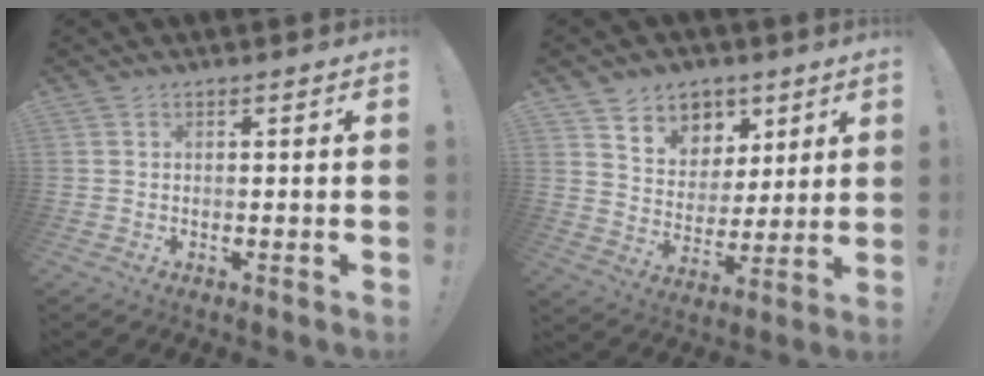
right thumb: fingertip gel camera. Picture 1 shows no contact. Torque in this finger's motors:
{"motor_torque": [-0.54, 1.09, 0.90, 0.82, 0.01]}